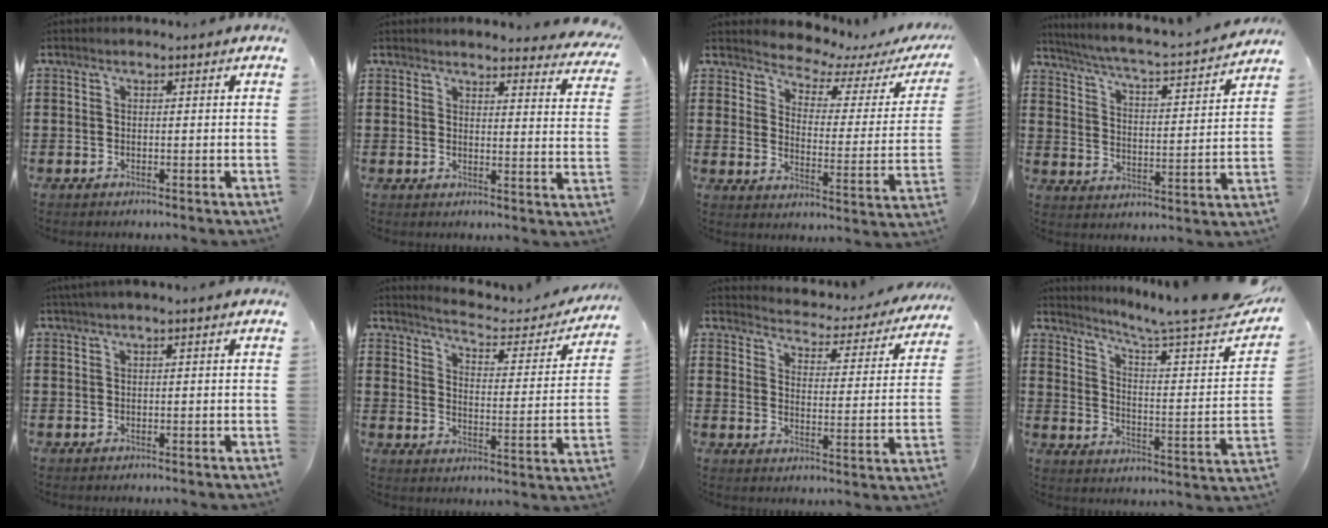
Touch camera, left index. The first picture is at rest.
{"total": 3.5, "force": [3.4, 0.1, 0.8], "torque": [-0.024, -0.017, 0.059]}
{"total": 3.3, "force": [3.1, 0.8, 0.8], "torque": [-0.040, -0.025, 0.045]}
{"total": 3.8, "force": [3.5, -0.5, 1.4], "torque": [-0.050, -0.039, 0.047]}
{"total": 1.1, "force": [0.2, -0.1, 1.0], "torque": [-0.016, -0.005, 0.005]}
{"total": 4.0, "force": [3.7, 0.1, 1.4], "torque": [-0.050, -0.030, 0.055]}
{"total": 3.2, "force": [3.2, 0.1, 0.1], "torque": [-0.027, -0.034, 0.048]}
{"total": 6.5, "force": [5.1, -0.3, 4.0], "torque": [-0.084, -0.048, 0.073]}